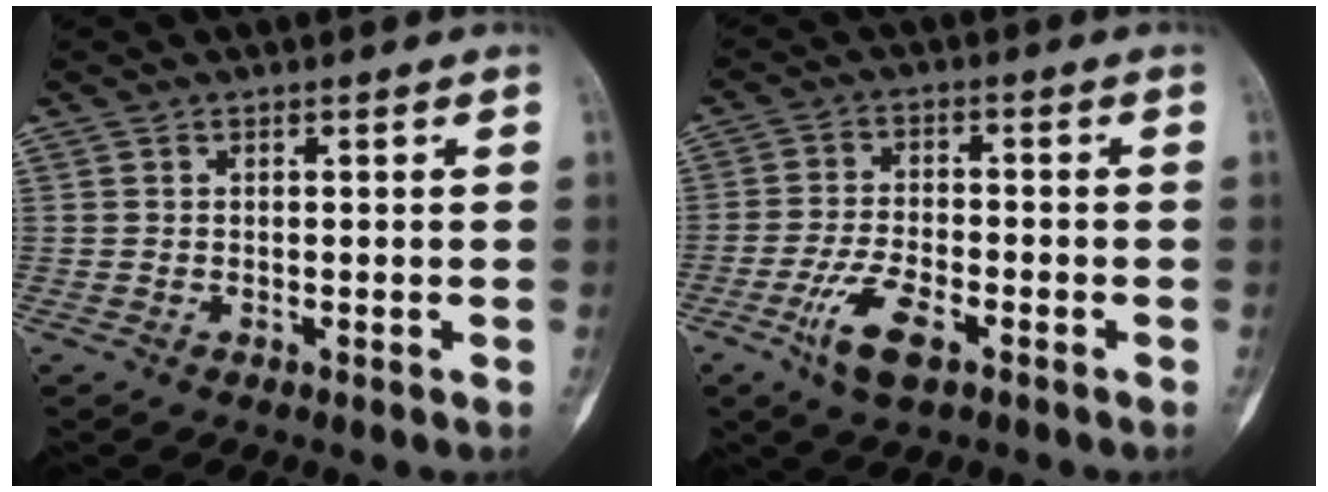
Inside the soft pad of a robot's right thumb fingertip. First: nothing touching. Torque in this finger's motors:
{"motor_torque": [0.22, 0.15, 0.02, 0.14, 0.18]}